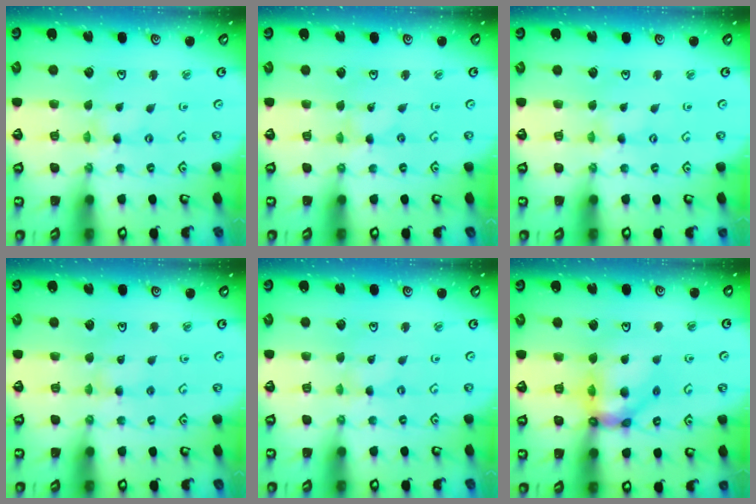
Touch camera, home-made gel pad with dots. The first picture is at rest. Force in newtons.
{"total": 0.0}
{"total": 0.7, "press": 0.7, "slide": 0.1}
{"total": 2.9, "press": 2.9, "slide": 0.3}
{"total": 0.0}
{"total": 12.1, "press": 12.0, "slide": 1.3}